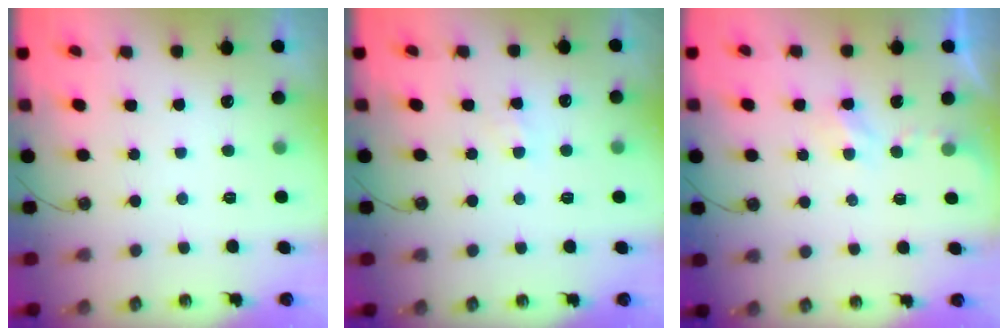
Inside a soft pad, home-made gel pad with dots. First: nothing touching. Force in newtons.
{"total": 4.9, "press": 4.8, "slide": 0.7}
{"total": 2.2, "press": 2.1, "slide": 0.4}